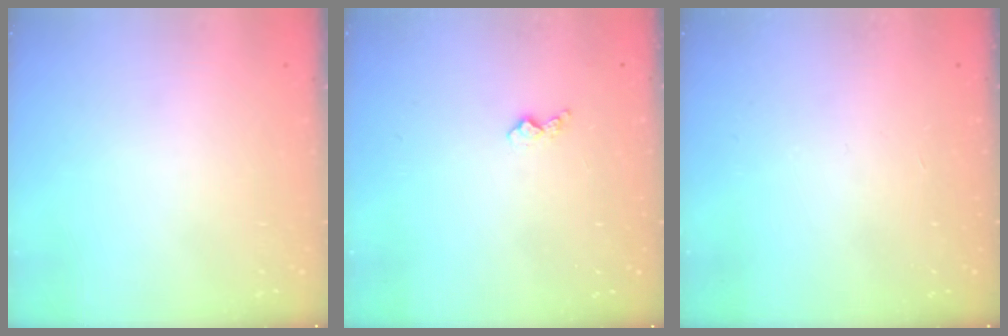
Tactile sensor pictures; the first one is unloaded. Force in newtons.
{"total": 3.9, "press": 3.8, "slide": 0.4}
{"total": 0.0}